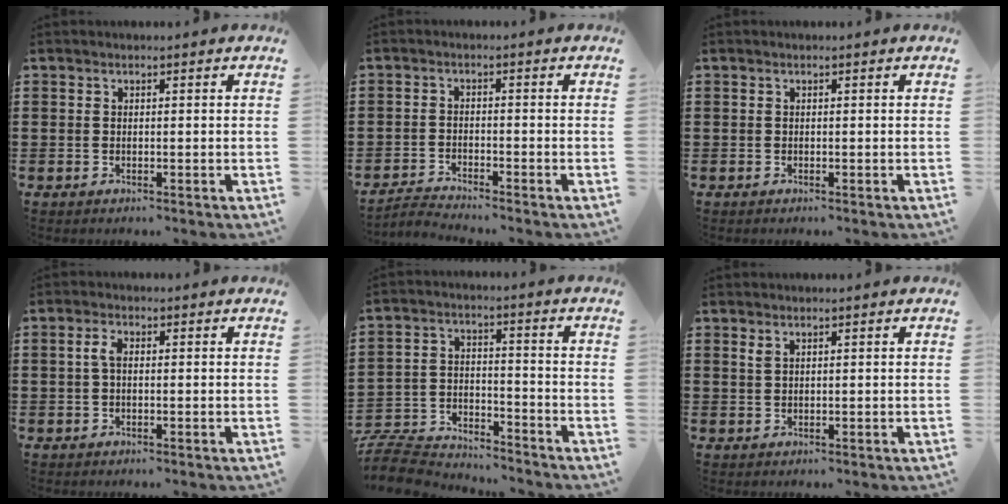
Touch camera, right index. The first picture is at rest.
{"total": 2.4, "force": [-2.4, -0.1, 0.1], "torque": [-0.006, 0.001, -0.051]}
{"total": 0.0}
{"total": 2.3, "force": [0.0, 1.1, 2.0], "torque": [-0.048, 0.003, -0.004]}
{"total": 8.3, "force": [-8.1, 1.5, 1.2], "torque": [-0.043, 0.013, -0.164]}
{"total": 1.0, "force": [0.6, 0.4, 0.6], "torque": [-0.015, 0.003, 0.011]}